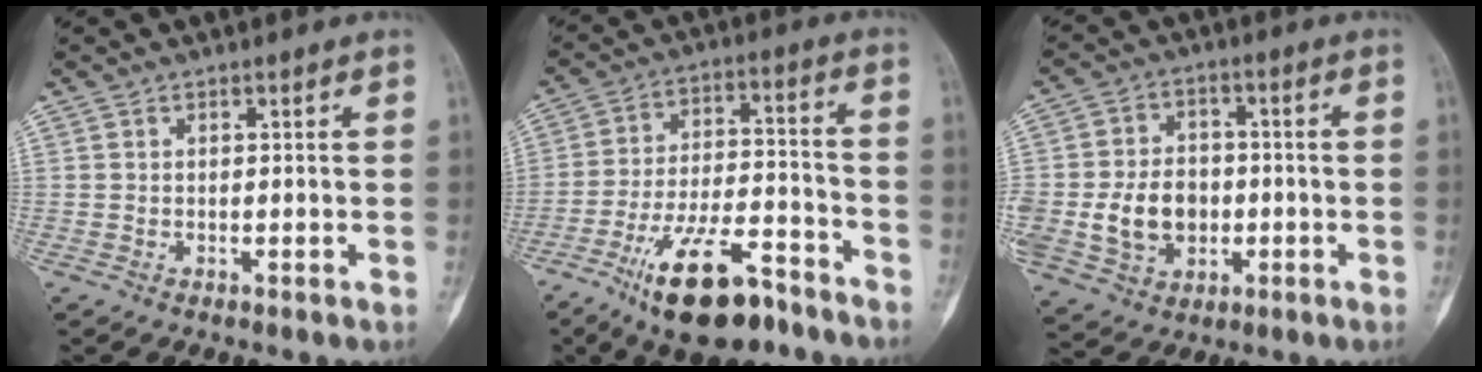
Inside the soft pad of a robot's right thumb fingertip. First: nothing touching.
{"total": 16.9, "force": [-10.9, 6.3, 11.3], "torque": [-0.188, 0.070, -0.183]}
{"total": 12.8, "force": [-1.6, 10.1, 7.7], "torque": [-0.118, 0.020, -0.016]}